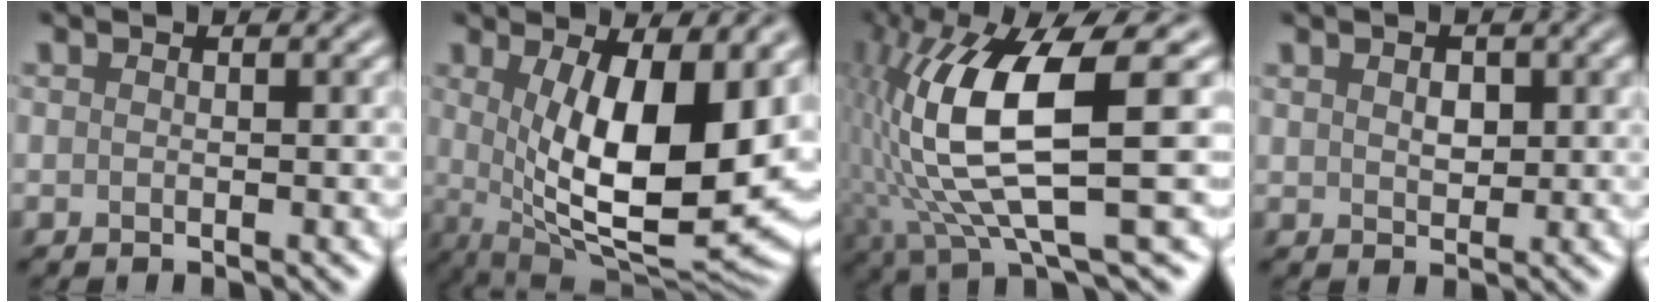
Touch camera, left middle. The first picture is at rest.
{"total": 12.9, "force": [0.9, 4.9, 11.9], "torque": [-0.178, -0.017, 0.022]}
{"total": 10.9, "force": [1.0, 2.8, 10.5], "torque": [-0.204, -0.002, 0.027]}
{"total": 1.4, "force": [0.7, 0.9, 0.8], "torque": [-0.014, 0.005, 0.019]}